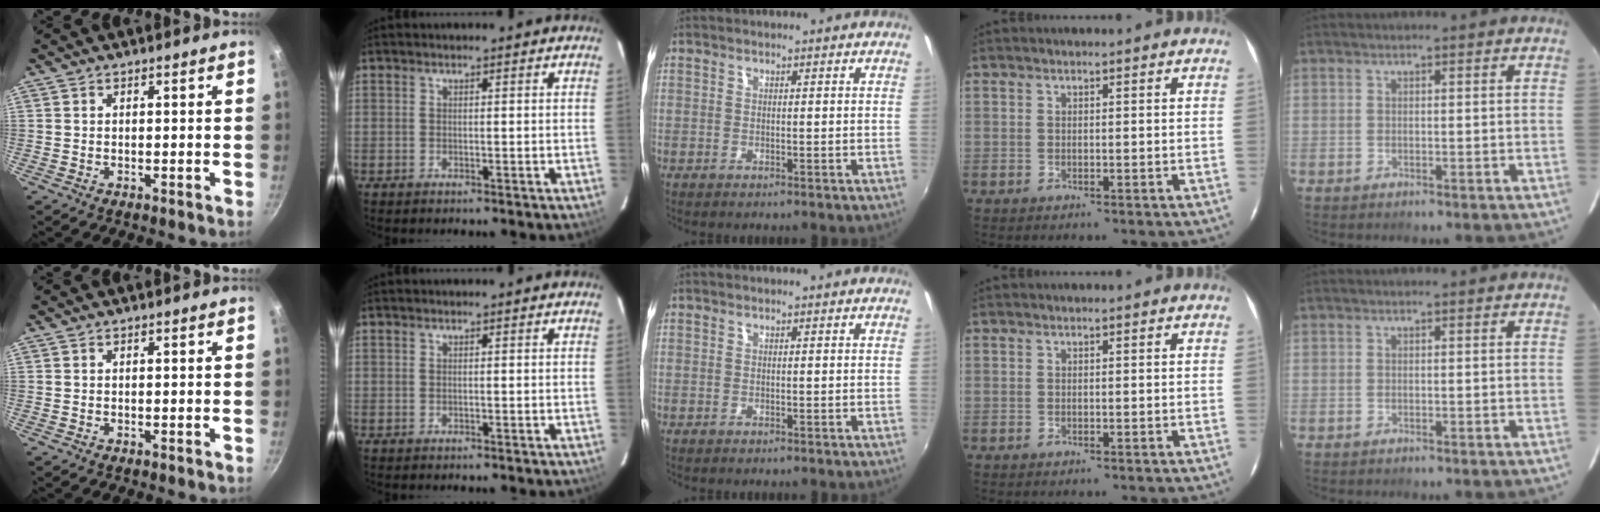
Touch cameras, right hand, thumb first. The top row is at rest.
{}